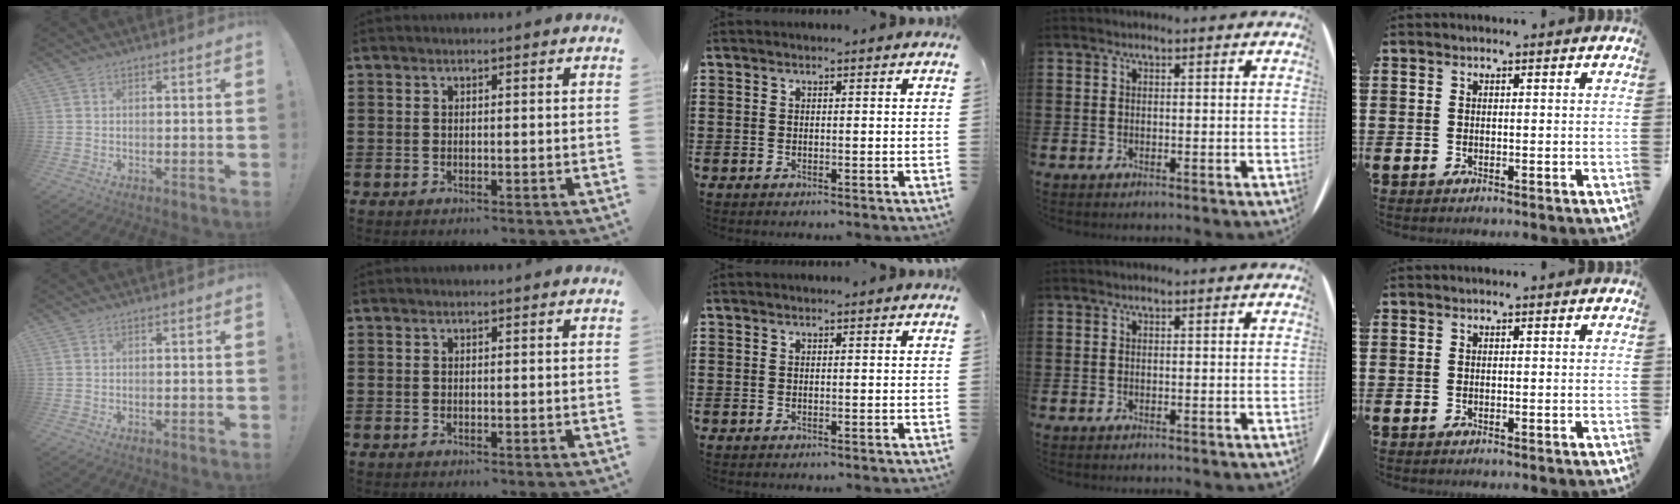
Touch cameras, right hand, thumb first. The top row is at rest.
{}